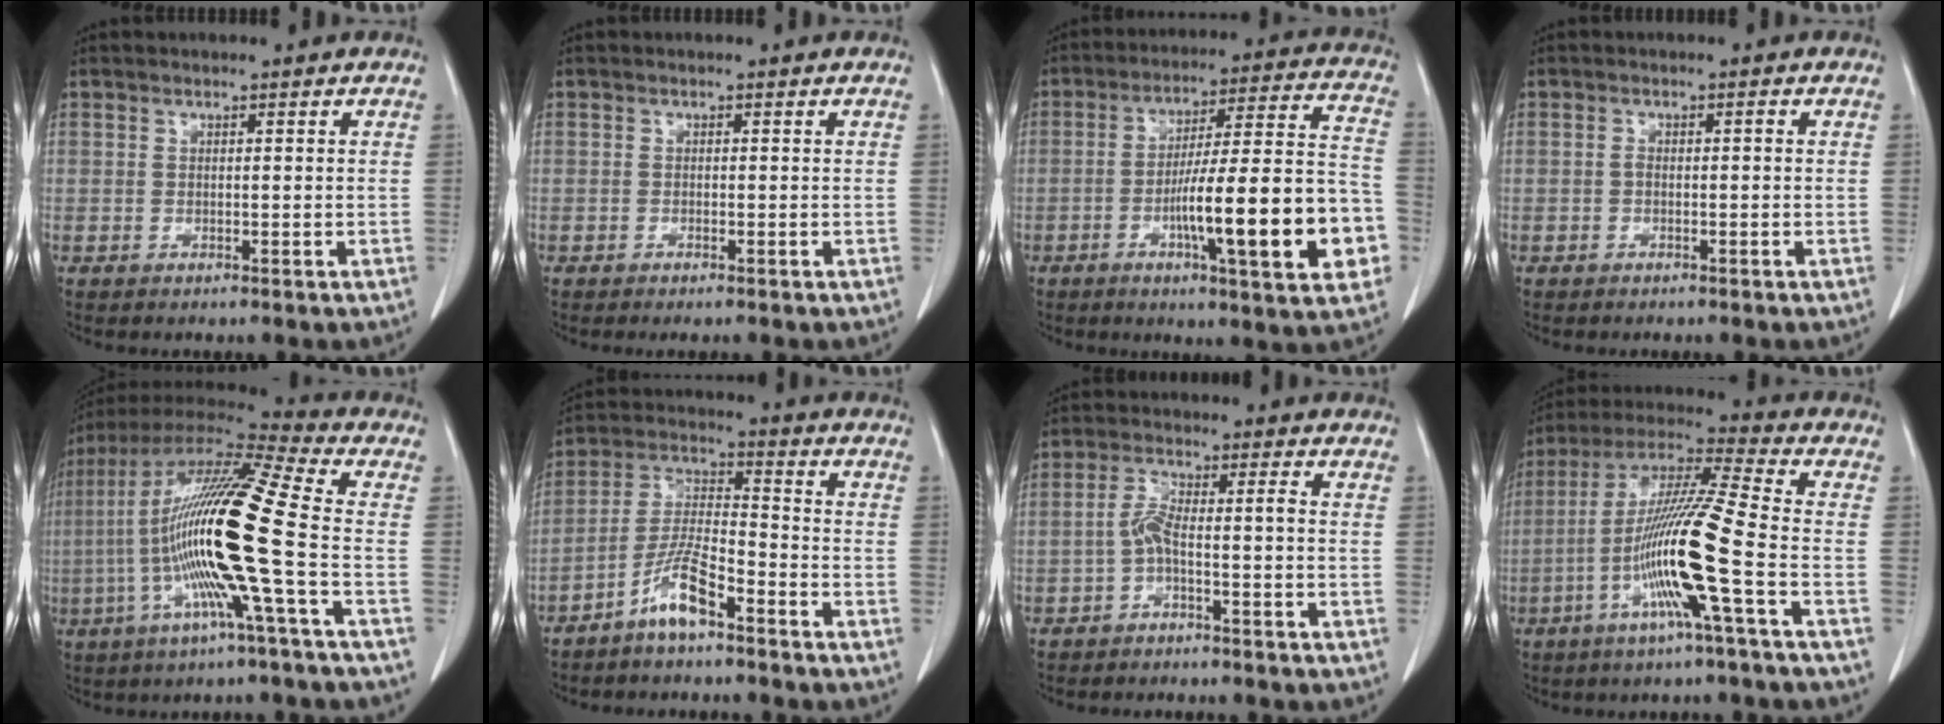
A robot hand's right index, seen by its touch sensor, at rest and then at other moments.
{"total": 0.5, "force": [-0.4, 0.0, 0.4], "torque": [-0.007, -0.002, -0.004]}
{"total": 20.4, "force": [-6.1, 2.3, 19.3], "torque": [-0.244, 0.018, -0.085]}
{"total": 0.9, "force": [-0.2, 0.4, 0.8], "torque": [-0.013, 0.003, -0.004]}
{"total": 20.1, "force": [-3.5, -0.5, 19.8], "torque": [-0.386, -0.004, -0.085]}
{"total": 7.7, "force": [-5.2, 1.3, 5.5], "torque": [-0.121, 0.000, -0.104]}
{"total": 4.1, "force": [-1.8, 0.3, 3.7], "torque": [-0.081, 0.019, -0.033]}
{"total": 15.0, "force": [-4.8, -1.3, 14.2], "torque": [-0.278, -0.004, -0.100]}